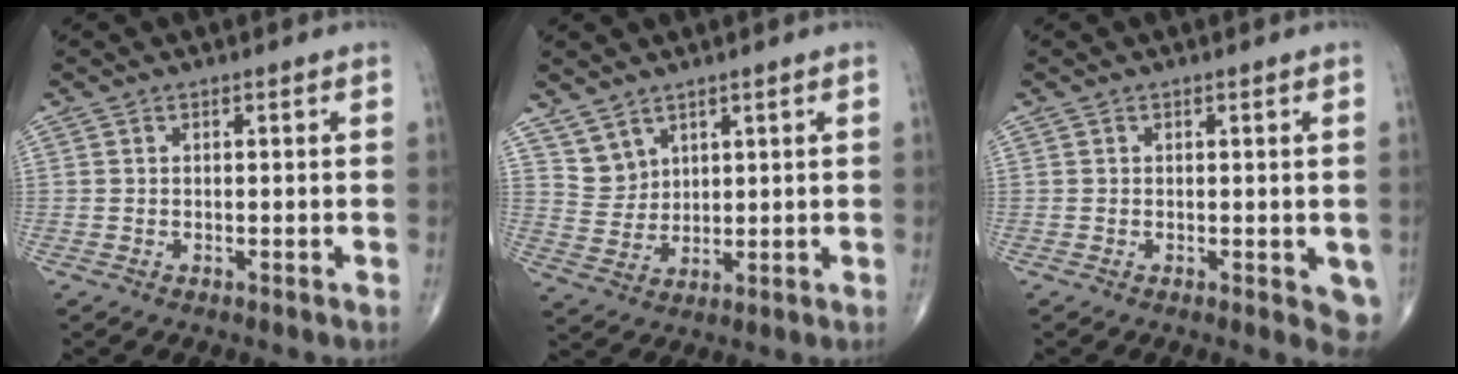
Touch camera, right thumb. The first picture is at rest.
{"total": 4.5, "force": [3.4, 2.9, 0.5], "torque": [0.012, -0.031, 0.074]}
{"total": 4.1, "force": [-0.9, 2.0, 3.5], "torque": [-0.020, -0.006, -0.013]}